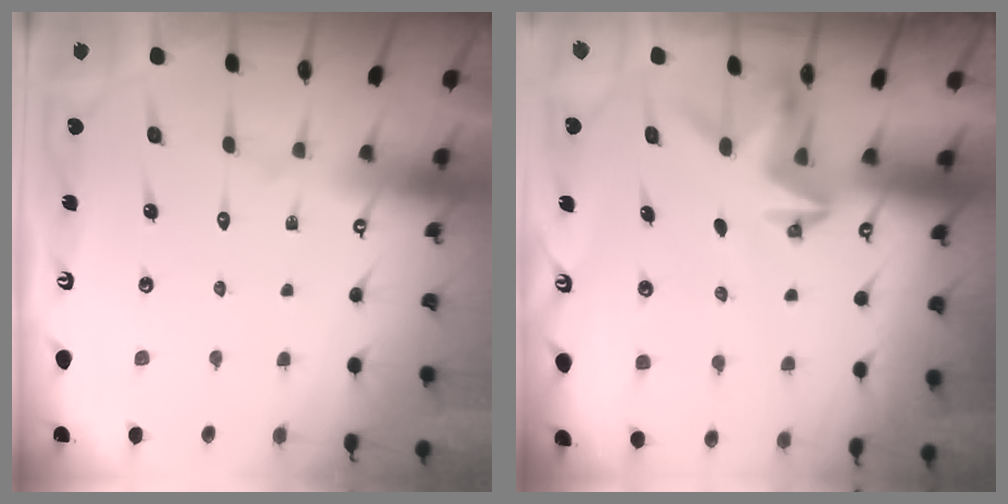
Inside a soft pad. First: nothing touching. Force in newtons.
{"total": 3.1, "press": 3.1, "slide": 0.2}